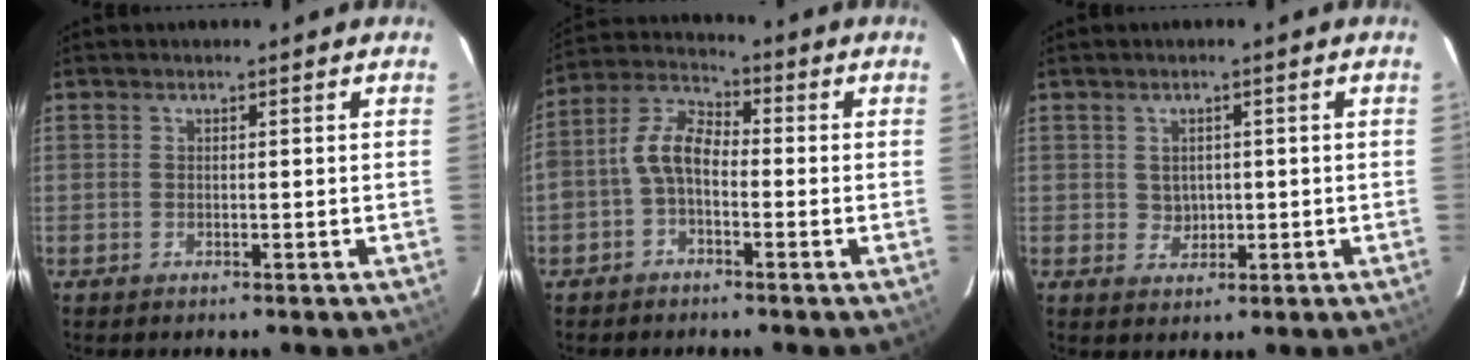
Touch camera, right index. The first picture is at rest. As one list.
[{"total": 6.7, "force": [-1.9, 4.1, 5.0], "torque": [-0.111, 0.023, -0.042]}, {"total": 2.7, "force": [0.3, 2.6, 0.6], "torque": [-0.008, 0.005, 0.011]}]